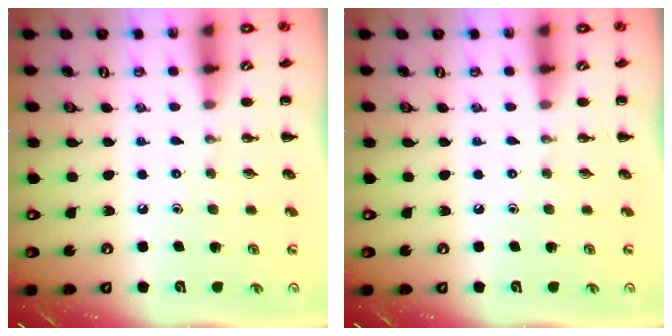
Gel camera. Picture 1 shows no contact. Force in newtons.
{"total": 0.0}